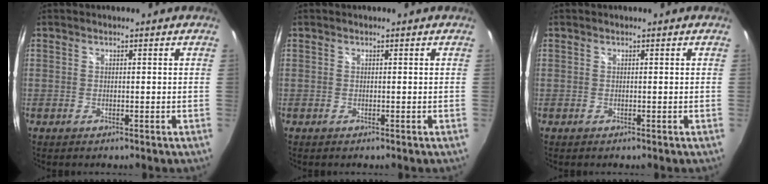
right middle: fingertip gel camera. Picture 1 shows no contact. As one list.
[{"total": 0.0}, {"total": 0.0}]